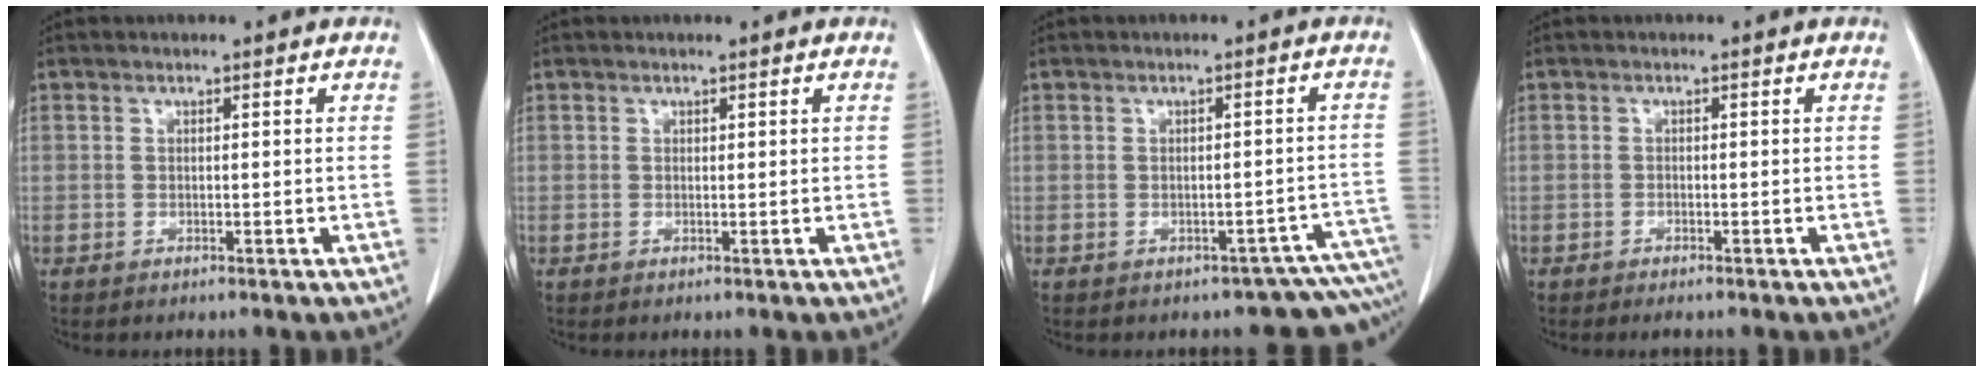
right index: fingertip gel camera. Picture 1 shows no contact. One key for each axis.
{"total": 0.0}
{"total": 7.0, "fx": -6.3, "fy": 3.0, "fz": 0.4, "tx": 0.029, "ty": 0.046, "tz": -0.058}
{"total": 1.3, "fx": -1.1, "fy": 0.2, "fz": 0.7, "tx": -0.015, "ty": -0.005, "tz": -0.012}